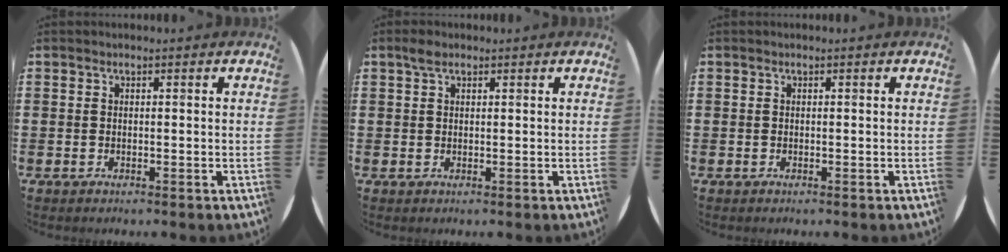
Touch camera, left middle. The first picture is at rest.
{"total": 1.6, "force": [1.1, 0.8, 0.8], "torque": [-0.011, 0.003, 0.018]}
{"total": 0.0}